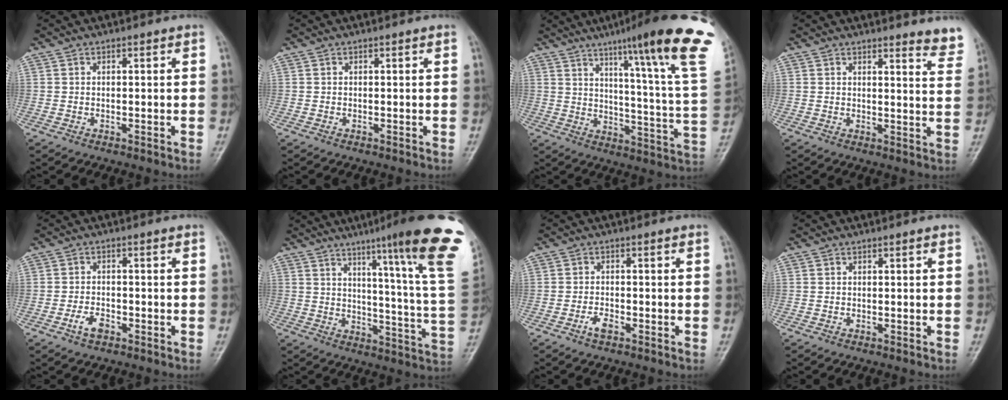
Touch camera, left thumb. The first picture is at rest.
{"total": 0.0}
{"total": 25.6, "force": [15.1, 2.0, 20.6], "torque": [-0.266, -0.069, 0.203]}
{"total": 5.8, "force": [5.5, 0.8, 1.9], "torque": [-0.002, -0.043, 0.044]}
{"total": 3.3, "force": [-1.8, 1.8, 2.1], "torque": [-0.040, 0.013, -0.032]}
{"total": 23.6, "force": [13.8, 0.8, 19.2], "torque": [-0.242, -0.076, 0.177]}
{"total": 2.2, "force": [-1.3, 0.9, 1.5], "torque": [-0.031, 0.007, -0.026]}
{"total": 0.0}